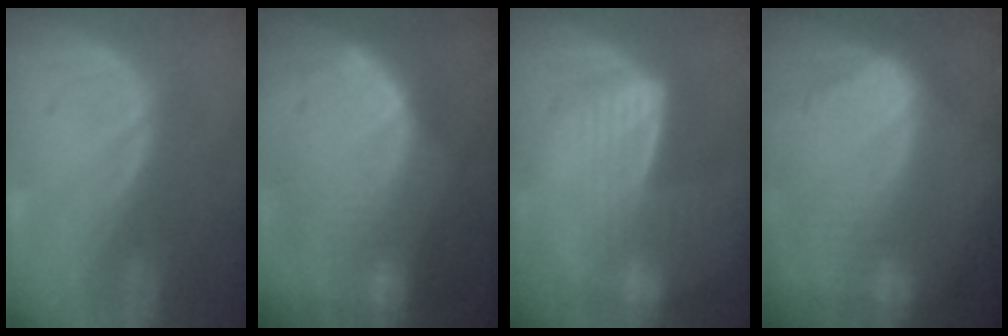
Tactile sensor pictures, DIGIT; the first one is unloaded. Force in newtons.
{"total": 10.5, "press": 9.2, "slide": 5.0}
{"total": 7.0, "press": 5.9, "slide": 3.8}
{"total": 10.5, "press": 9.0, "slide": 5.5}